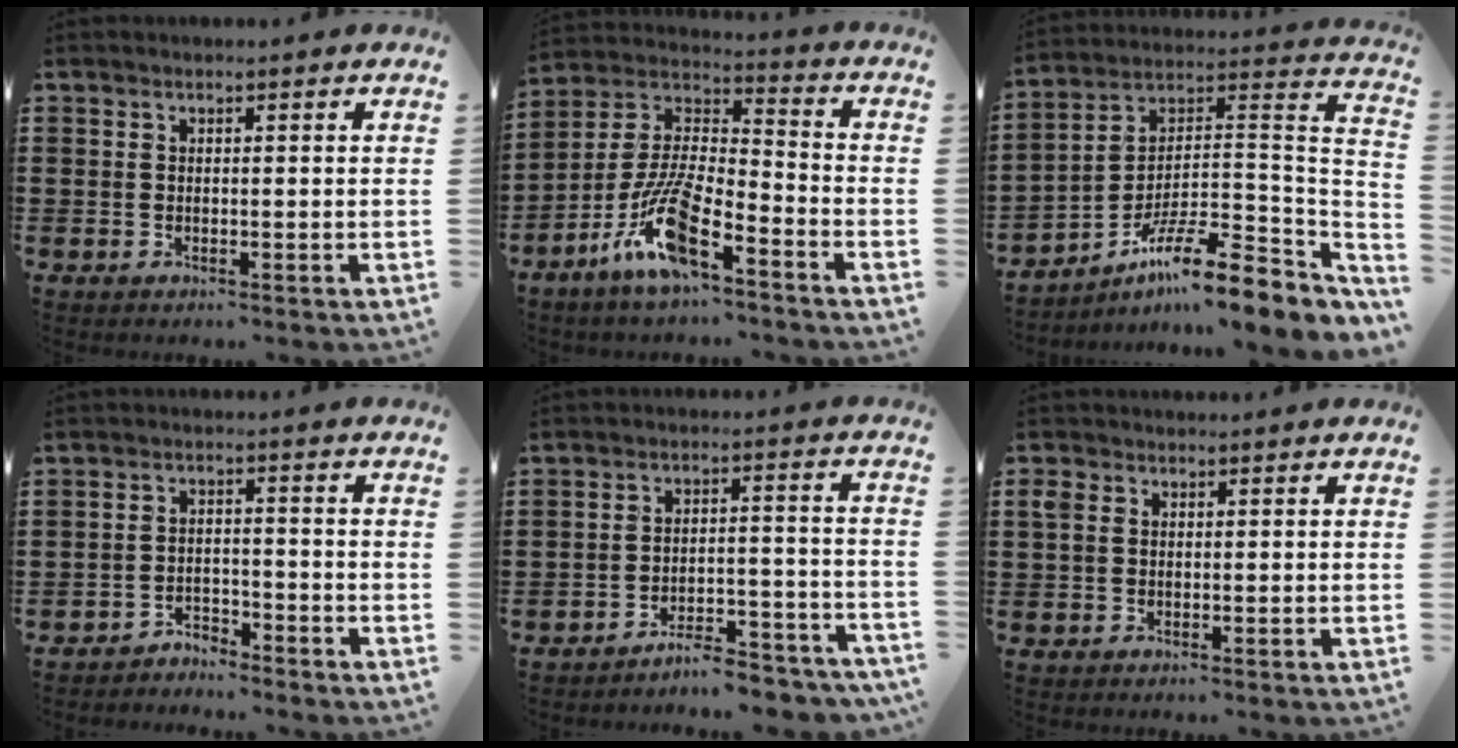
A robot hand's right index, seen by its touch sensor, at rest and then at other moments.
{"total": 11.7, "force": [-7.3, 2.7, 8.7], "torque": [-0.199, -0.006, -0.145]}
{"total": 12.1, "force": [-8.8, 1.4, 8.1], "torque": [-0.135, 0.005, -0.171]}
{"total": 2.8, "force": [-2.8, 0.5, -0.2], "torque": [-0.006, 0.004, -0.060]}
{"total": 5.8, "force": [-5.6, 0.4, 1.4], "torque": [-0.020, 0.011, -0.109]}
{"total": 1.7, "force": [0.4, 1.5, 0.9], "torque": [-0.021, 0.009, 0.006]}